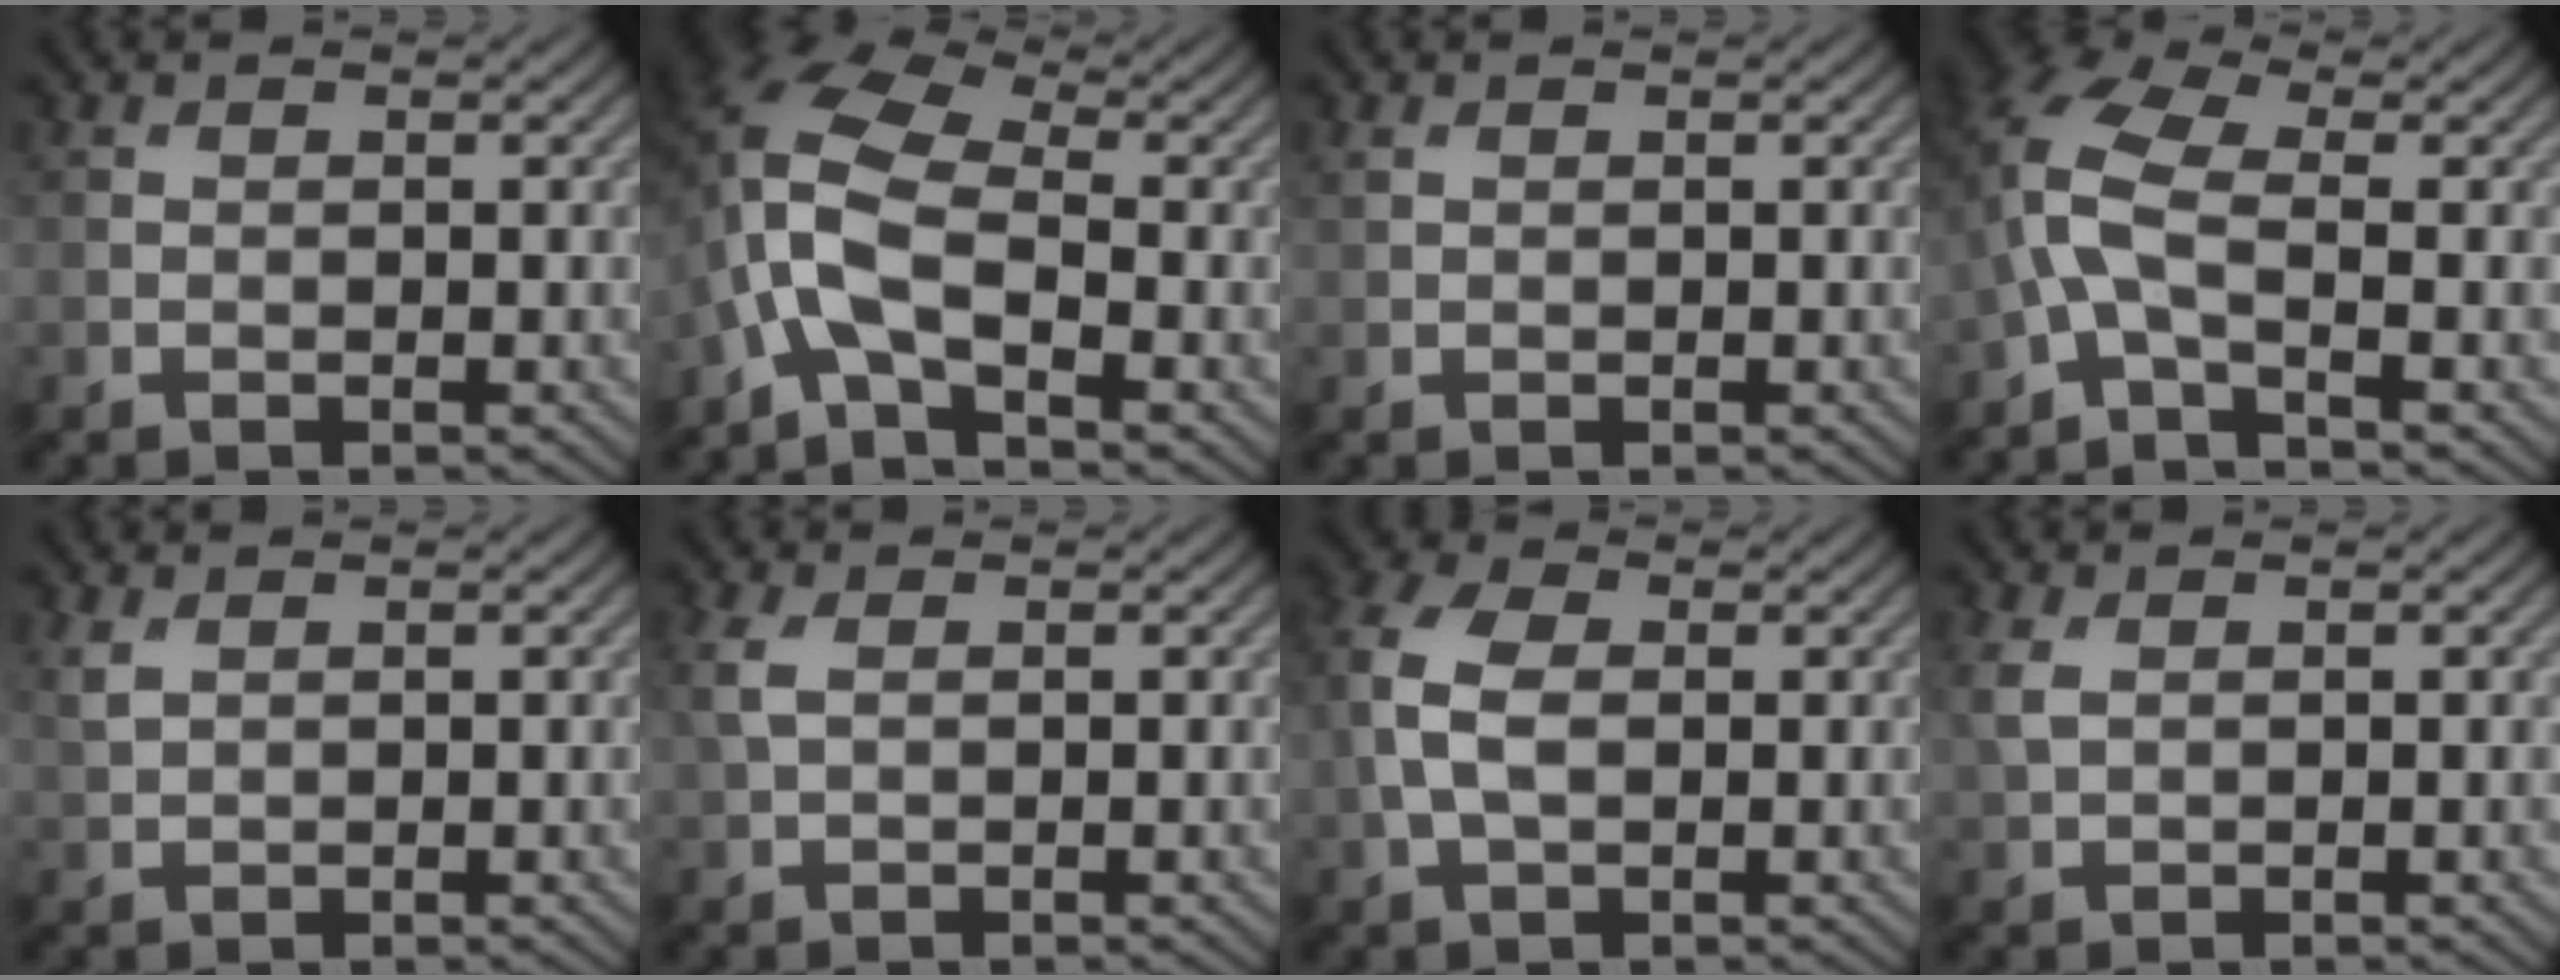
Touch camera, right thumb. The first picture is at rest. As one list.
[{"total": 9.4, "force": [-2.6, 4.2, 8.0], "torque": [-0.180, 0.011, -0.080]}, {"total": 0.7, "force": [0.4, 0.3, 0.4], "torque": [-0.014, 0.001, 0.011]}, {"total": 6.6, "force": [-1.4, 2.4, 6.0], "torque": [-0.144, 0.015, -0.053]}, {"total": 1.8, "force": [1.1, 0.9, 1.0], "torque": [-0.035, 0.000, 0.029]}, {"total": 2.7, "force": [0.8, 1.5, 2.1], "torque": [-0.066, 0.006, 0.016]}, {"total": 6.9, "force": [0.3, 4.2, 5.4], "torque": [-0.157, 0.007, -0.001]}, {"total": 2.6, "force": [0.9, 1.6, 1.9], "torque": [-0.061, 0.004, 0.019]}]